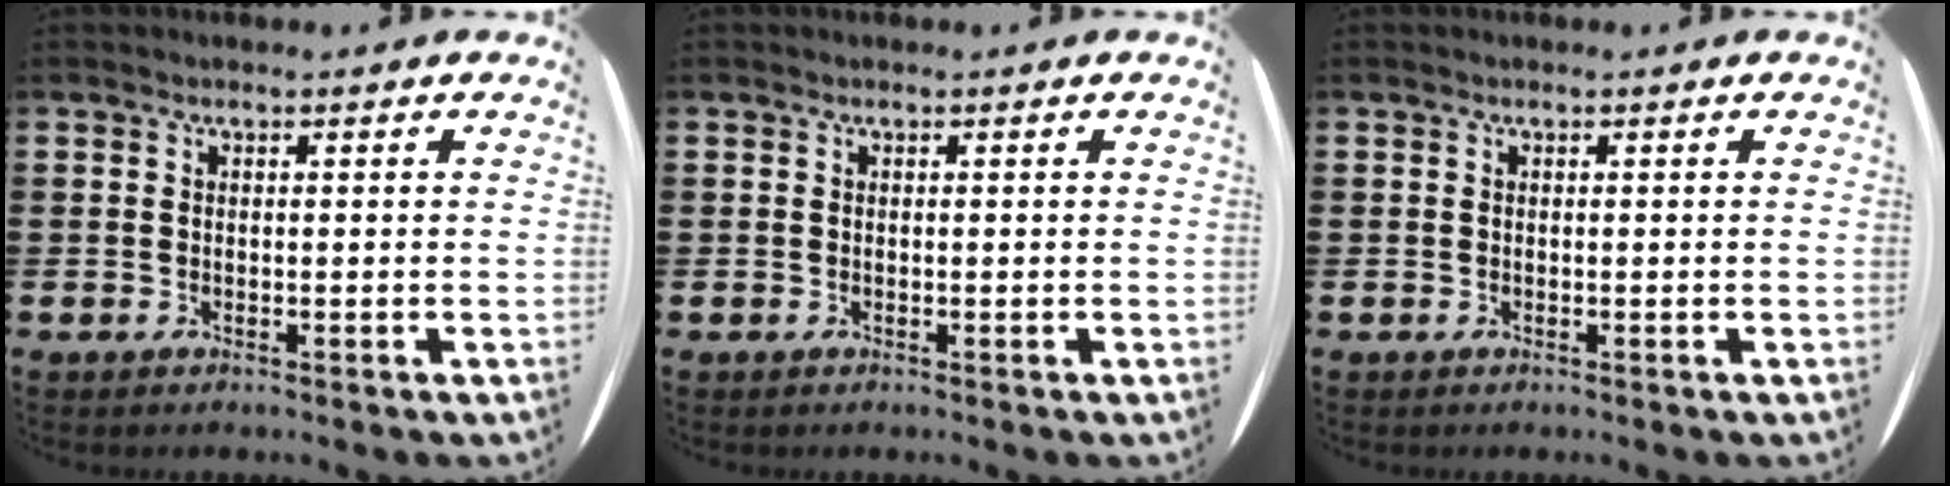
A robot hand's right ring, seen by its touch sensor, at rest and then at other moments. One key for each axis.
{"total": 0.0}
{"total": 0.0}